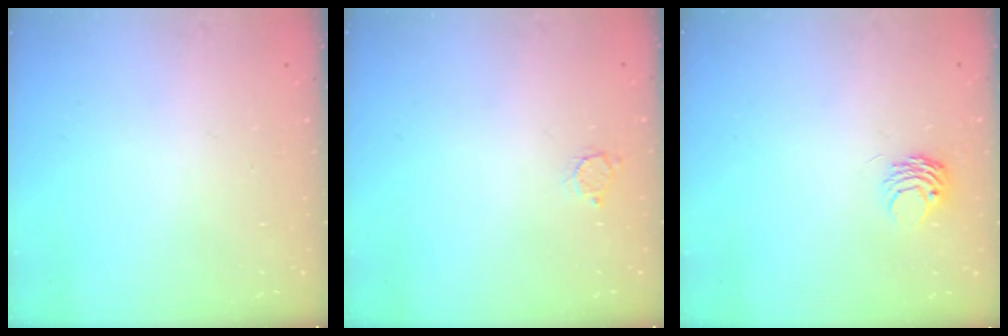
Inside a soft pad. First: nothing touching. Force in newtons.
{"total": 2.8, "press": 2.8, "slide": 0.3}
{"total": 4.2, "press": 4.2, "slide": 0.2}